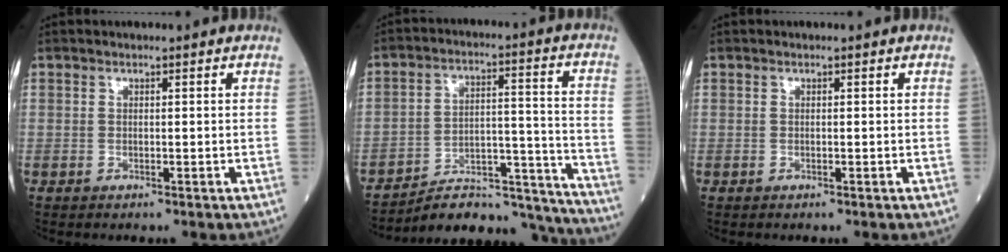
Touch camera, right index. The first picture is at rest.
{"total": 17.5, "force": [-17.2, 1.8, 2.4], "torque": [-0.018, 0.056, -0.252]}
{"total": 0.0}